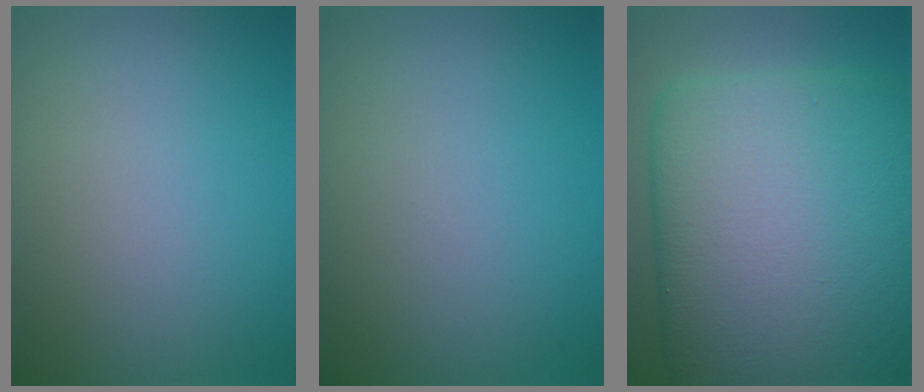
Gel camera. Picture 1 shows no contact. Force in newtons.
{"total": 0.0}
{"total": 17.9, "press": 17.9, "slide": 0.3}